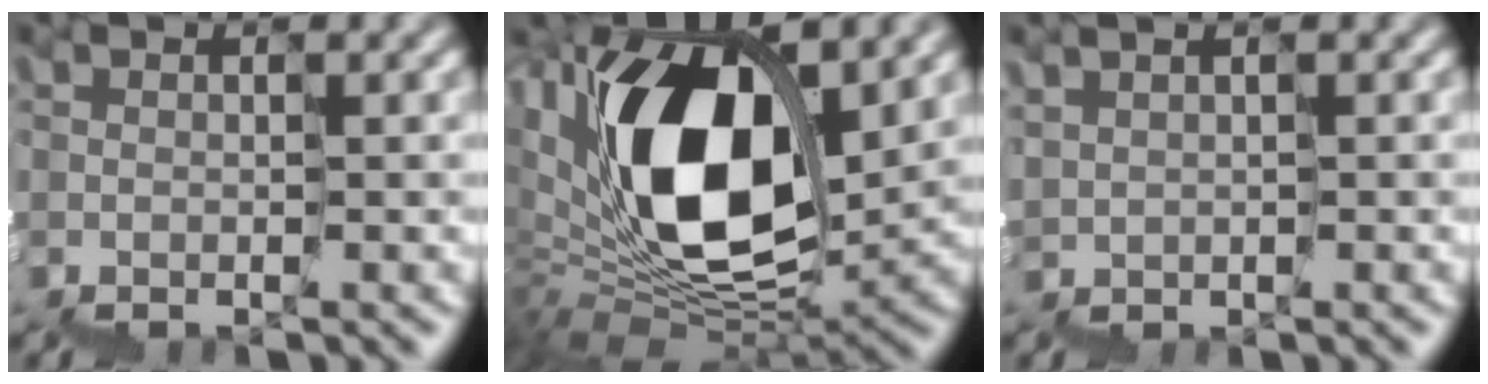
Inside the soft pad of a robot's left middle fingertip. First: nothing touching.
{"total": 13.2, "force": [4.1, 5.8, 11.1], "torque": [-0.198, 0.010, 0.076]}
{"total": 1.2, "force": [0.8, 0.7, 0.6], "torque": [-0.003, -0.001, 0.017]}